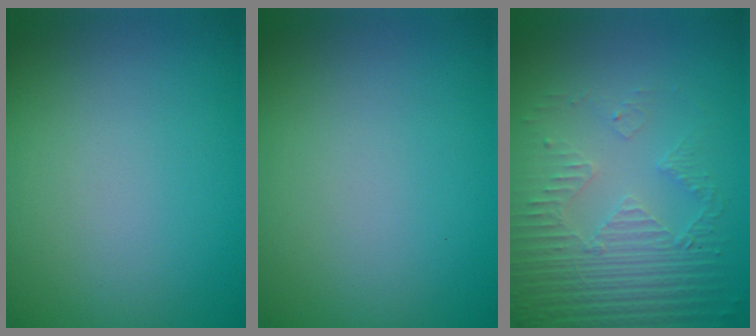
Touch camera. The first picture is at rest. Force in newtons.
{"total": 0.0}
{"total": 5.3, "press": 3.5, "slide": 4.1}